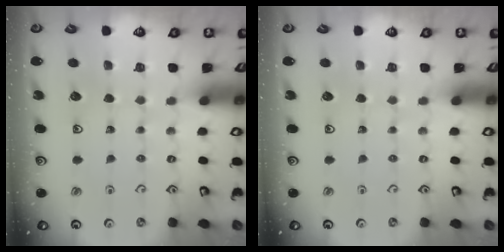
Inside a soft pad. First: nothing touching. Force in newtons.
{"total": 0.0}